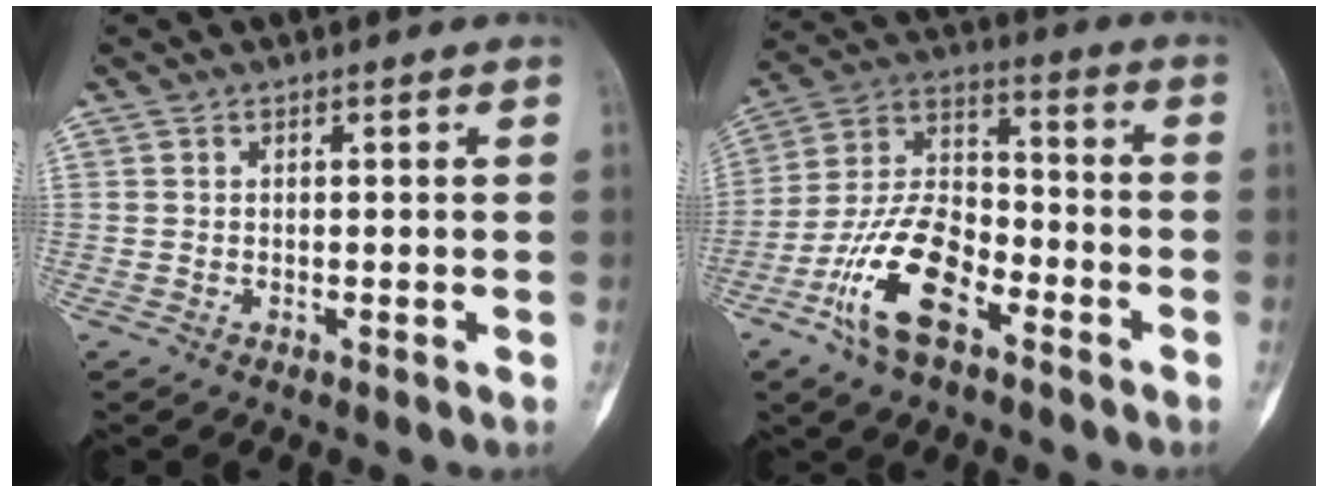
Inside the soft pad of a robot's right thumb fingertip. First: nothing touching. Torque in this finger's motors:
{"motor_torque": [0.31, 0.45, 0.49, -0.49, 0.16]}